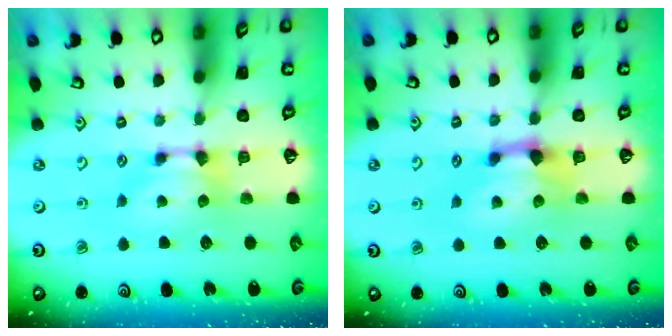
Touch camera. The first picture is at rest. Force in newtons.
{"total": 1.7, "press": 1.1, "slide": 1.3}